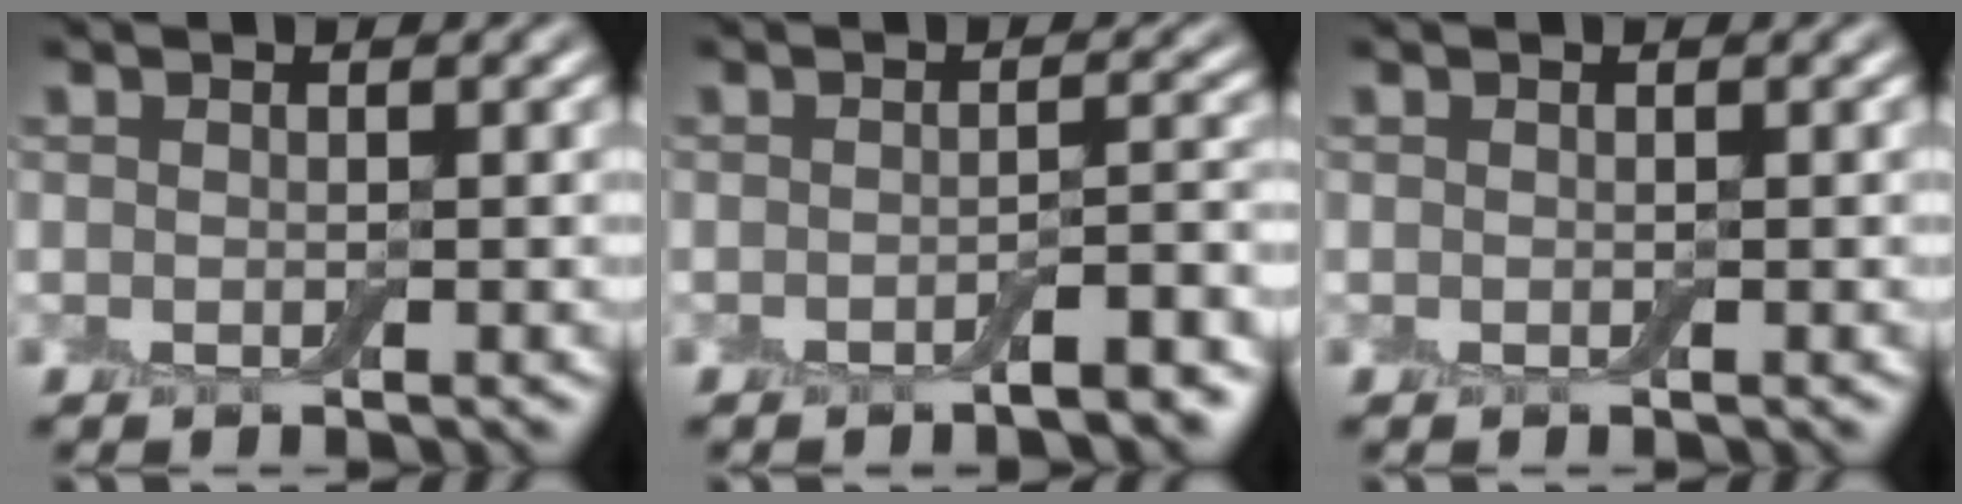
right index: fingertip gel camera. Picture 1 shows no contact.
{"total": 3.4, "force": [-2.0, 0.8, 2.7], "torque": [-0.036, 0.004, -0.034]}
{"total": 0.0}